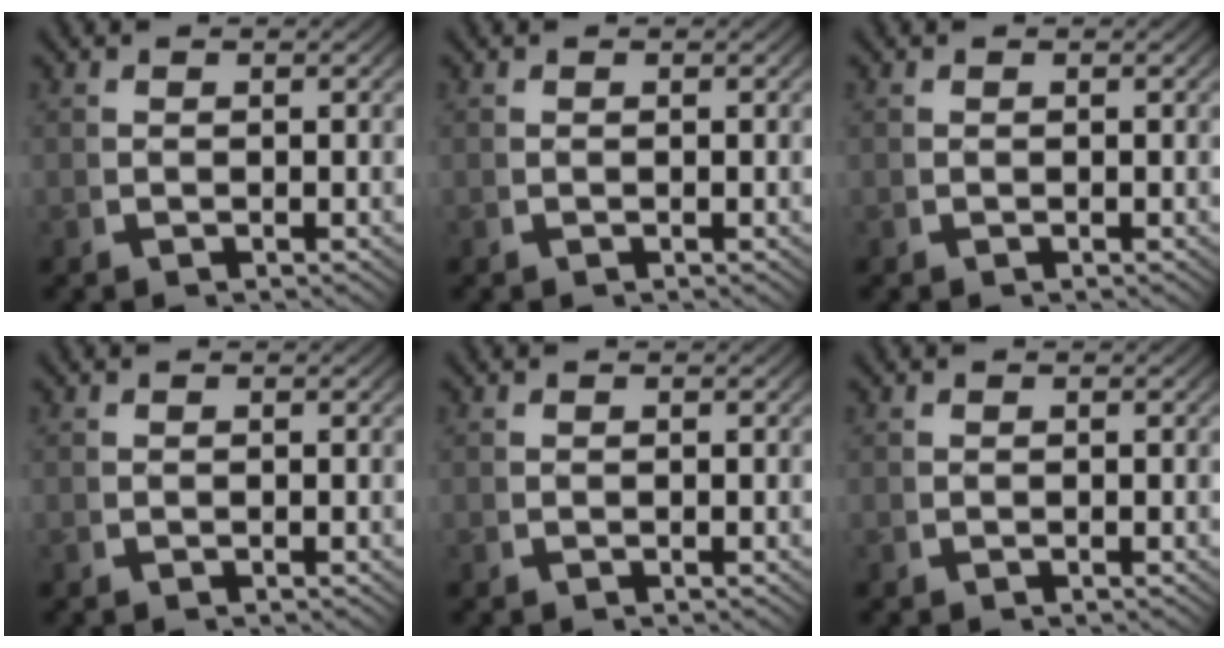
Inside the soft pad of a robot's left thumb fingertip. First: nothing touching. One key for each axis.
{"total": 0.0}
{"total": 0.0}
{"total": 0.0}
{"total": 0.0}
{"total": 0.0}